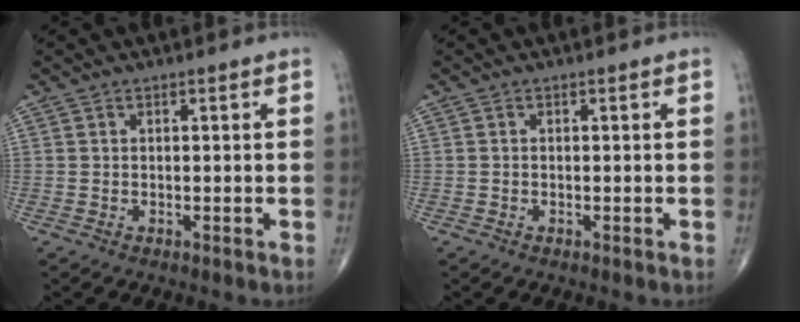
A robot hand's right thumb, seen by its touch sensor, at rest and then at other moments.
{"total": 0.0}